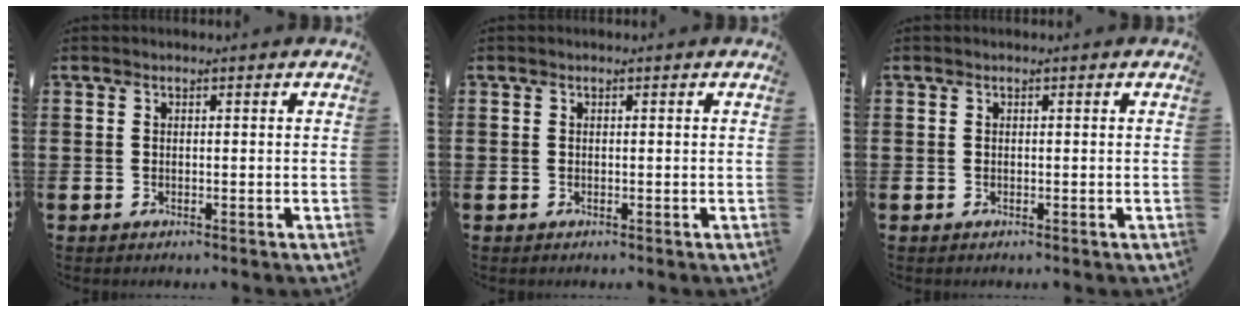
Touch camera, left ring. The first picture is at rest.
{"total": 0.0}
{"total": 0.0}